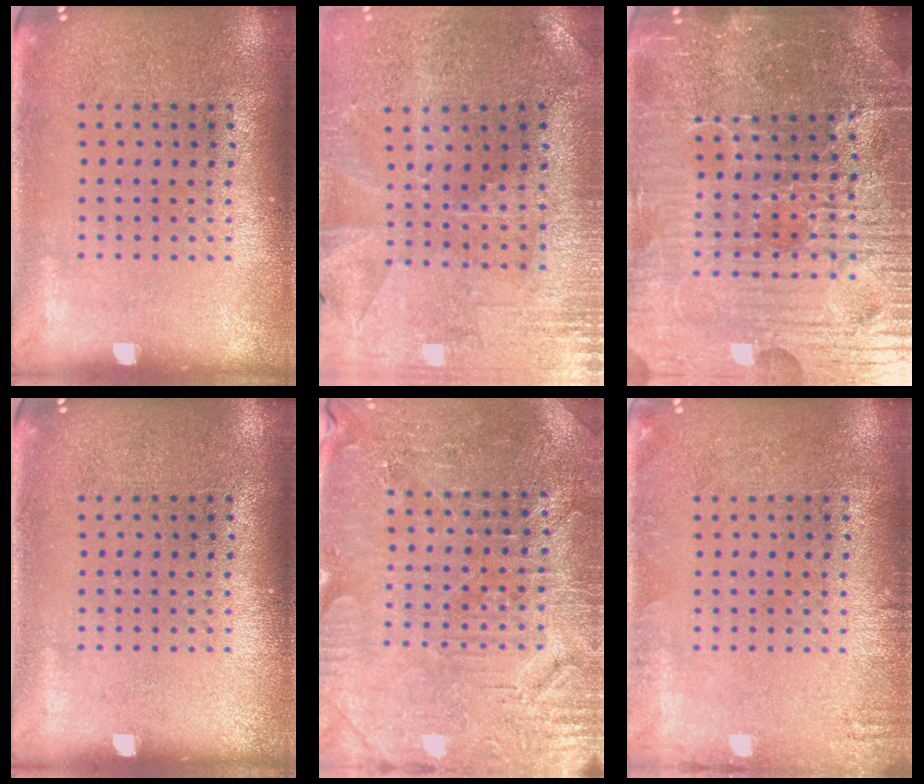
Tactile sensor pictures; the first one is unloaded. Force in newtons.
{"total": 0.7, "press": 0.6, "slide": 0.3}
{"total": 6.5, "press": 6.0, "slide": 2.6}
{"total": 0.0}
{"total": 3.4, "press": 3.3, "slide": 0.4}
{"total": 1.1, "press": 1.1, "slide": 0.2}